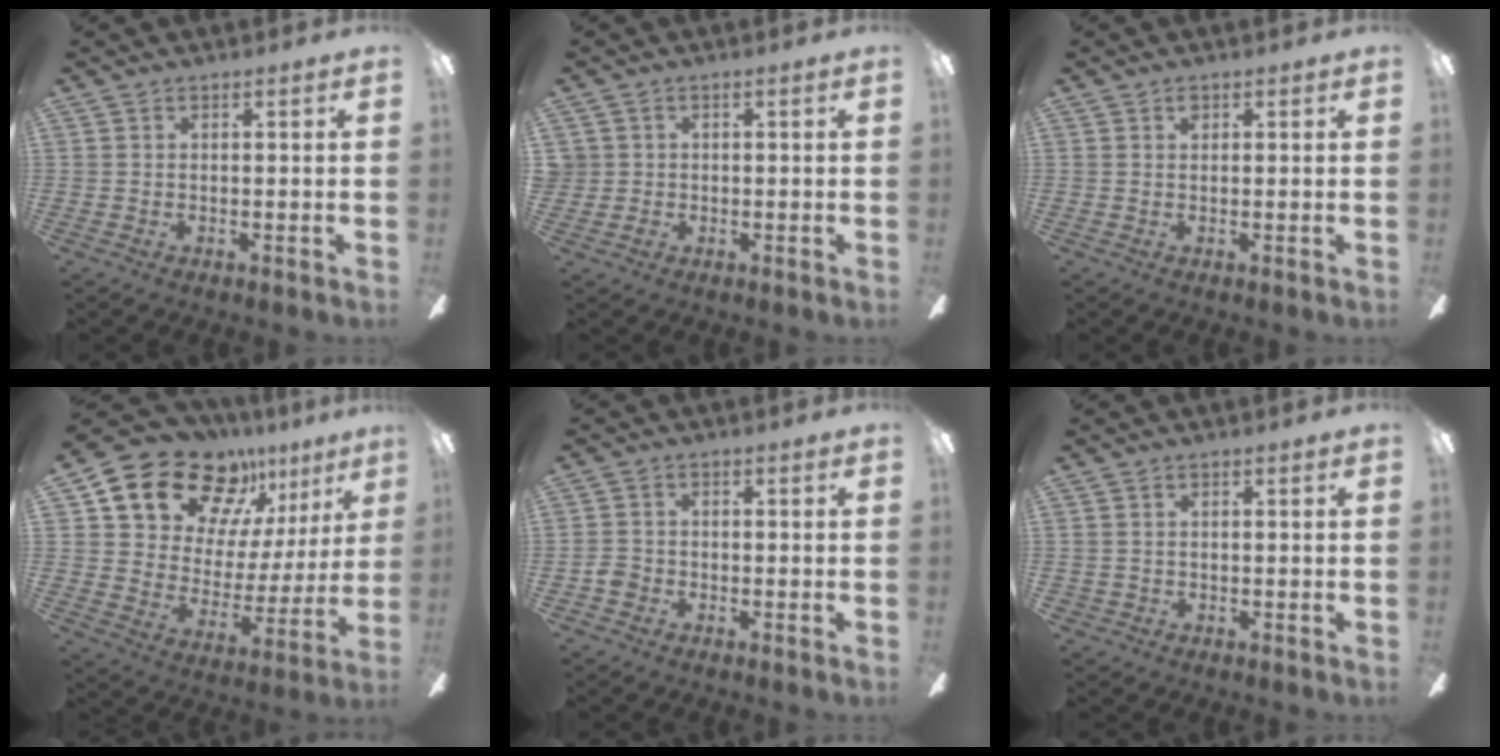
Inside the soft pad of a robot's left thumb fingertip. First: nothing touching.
{"total": 2.3, "force": [0.0, 2.3, 0.1], "torque": [-0.008, 0.005, -0.001]}
{"total": 1.0, "force": [0.7, 0.5, 0.4], "torque": [-0.001, -0.003, 0.012]}
{"total": 18.4, "force": [13.6, 10.4, 6.7], "torque": [-0.134, -0.094, 0.253]}
{"total": 2.7, "force": [-1.5, 2.1, 0.8], "torque": [-0.011, 0.008, -0.027]}
{"total": 1.0, "force": [0.2, 1.0, 0.0], "torque": [-0.002, 0.001, 0.002]}